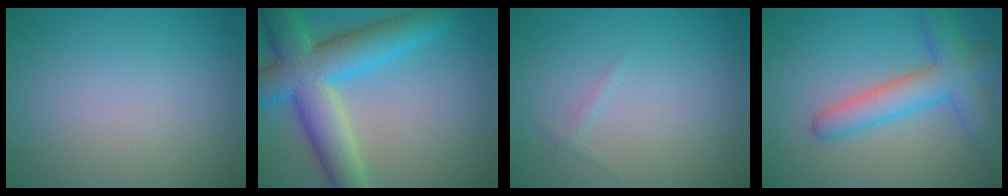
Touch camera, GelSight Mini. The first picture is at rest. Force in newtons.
{"total": 9.4, "press": 9.4, "slide": 0.3}
{"total": 0.5, "press": 0.5, "slide": 0.1}
{"total": 5.3, "press": 5.3, "slide": 0.3}